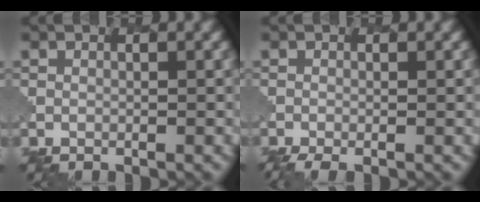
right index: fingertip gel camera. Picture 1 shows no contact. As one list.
[{"total": 2.7, "force": [-1.7, 0.8, 1.9], "torque": [-0.021, -0.004, -0.025]}]